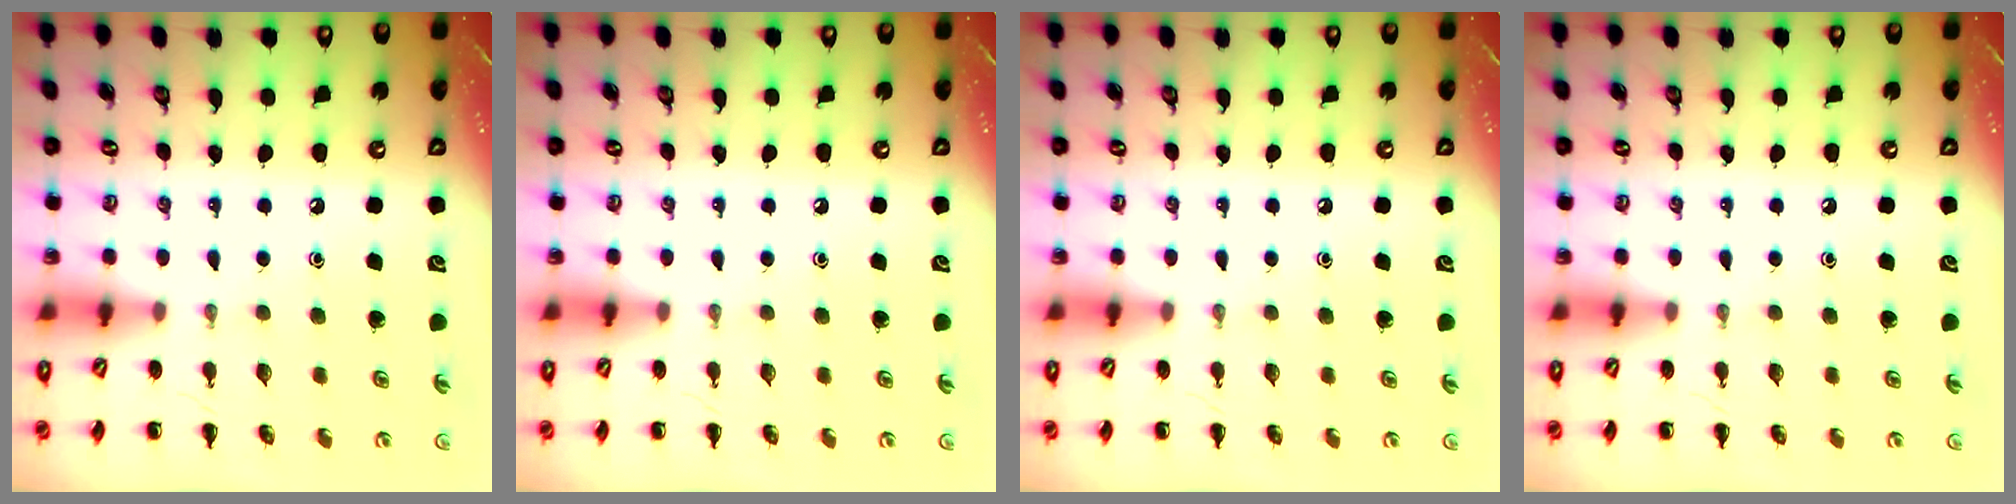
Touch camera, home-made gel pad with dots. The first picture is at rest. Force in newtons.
{"total": 0.0}
{"total": 0.0}
{"total": 0.0}